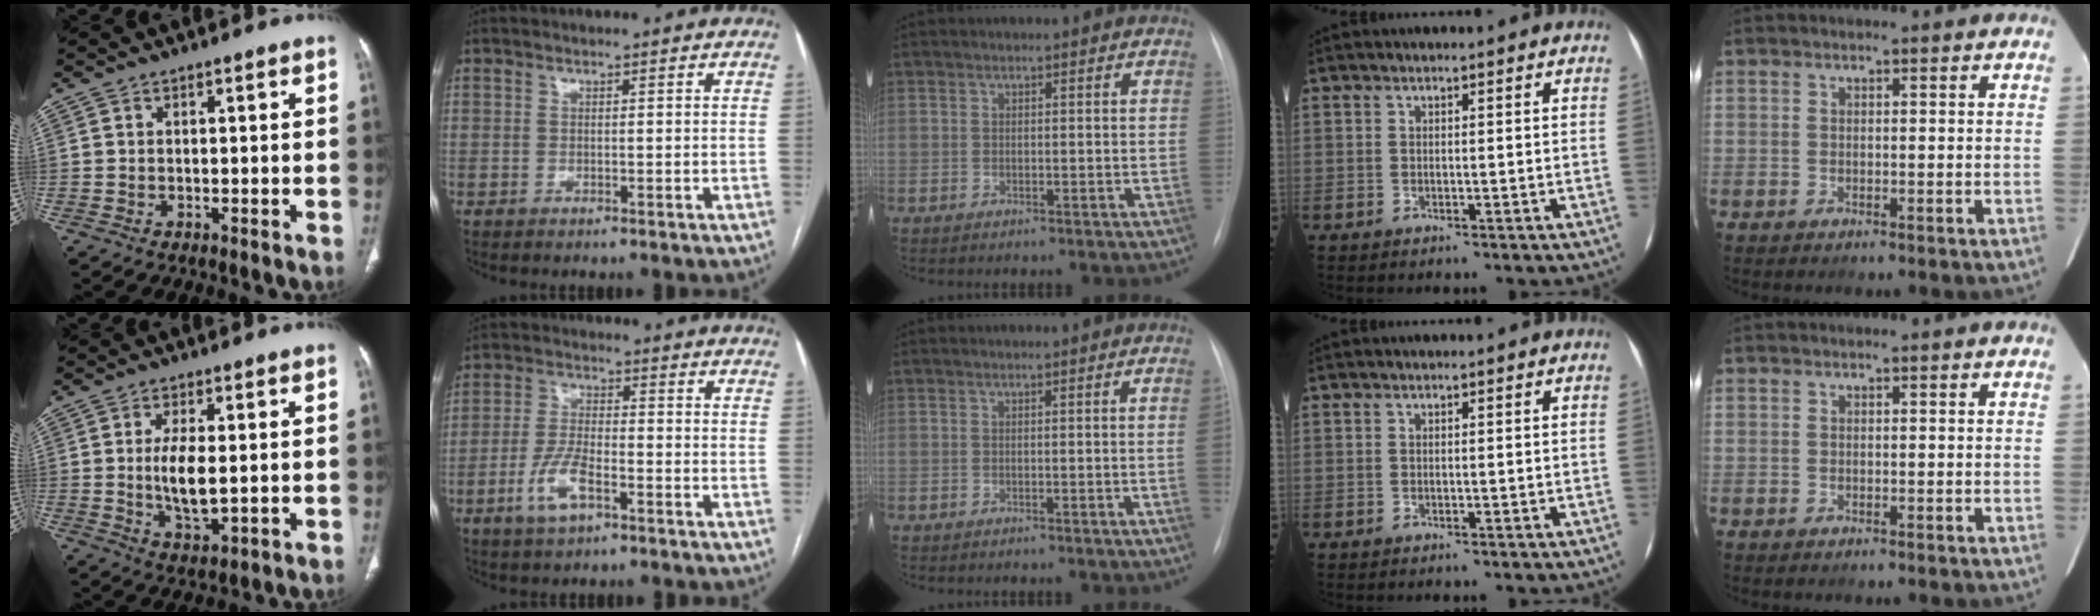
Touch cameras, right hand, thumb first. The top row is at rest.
{"thumb": {"total": 7.3, "force": [-0.1, 3.0, 6.6], "torque": [-0.126, -0.016, 0.003]}, "index": {"total": 6.9, "force": [-3.5, 2.3, 5.5], "torque": [-0.118, 0.000, -0.064]}, "middle": {"total": 1.4, "force": [-0.3, -0.5, 1.3], "torque": [-0.016, -0.001, -0.004]}}